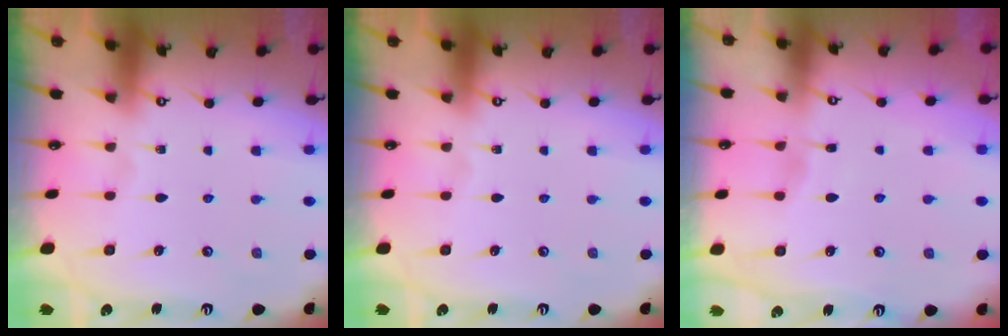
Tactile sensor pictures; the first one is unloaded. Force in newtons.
{"total": 0.0}
{"total": 2.6, "press": 2.5, "slide": 0.4}